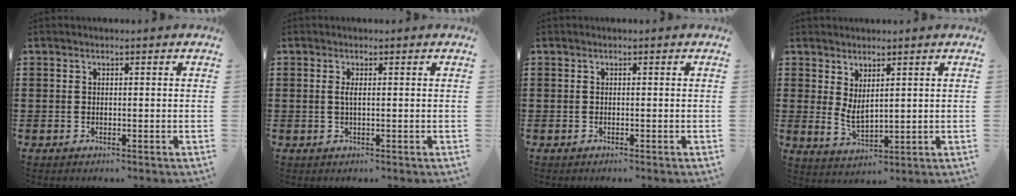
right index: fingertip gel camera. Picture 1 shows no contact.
{"total": 1.3, "force": [0.0, 0.1, 1.2], "torque": [-0.025, -0.001, 0.000]}
{"total": 0.0}
{"total": 2.9, "force": [1.6, 1.1, 2.2], "torque": [-0.052, -0.005, 0.028]}